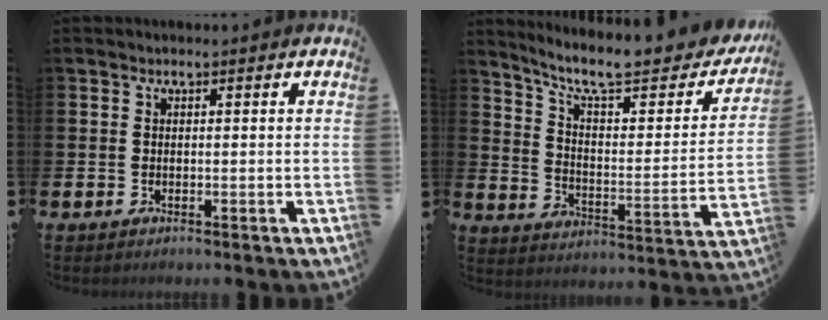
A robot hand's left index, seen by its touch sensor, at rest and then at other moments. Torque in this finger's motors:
{"motor_torque": [0.00, -0.71, 0.70, 0.17]}